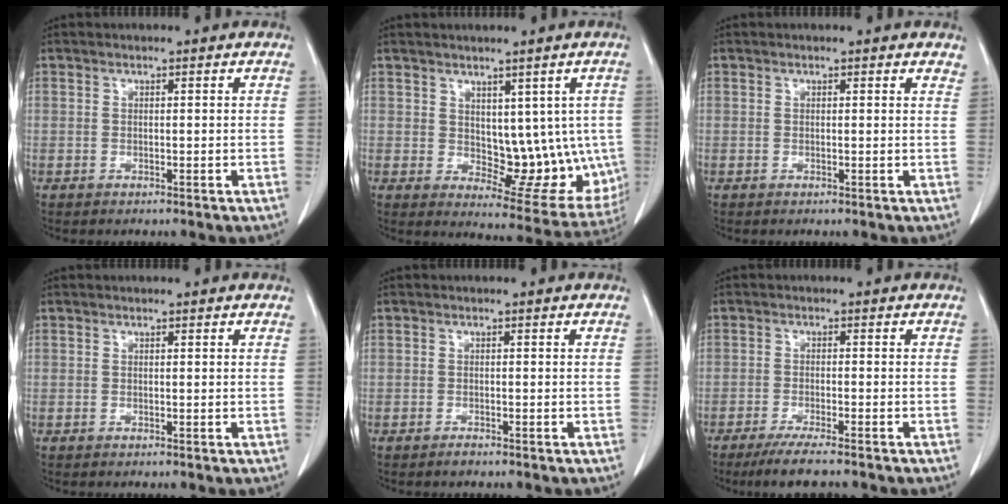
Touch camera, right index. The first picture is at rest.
{"total": 11.4, "force": [0.9, 6.4, 9.4], "torque": [-0.095, -0.001, 0.031]}
{"total": 1.2, "force": [1.1, 0.3, 0.4], "torque": [-0.005, -0.001, 0.000]}
{"total": 0.0}
{"total": 0.7, "force": [-0.7, 0.1, 0.3], "torque": [-0.011, -0.002, -0.006]}
{"total": 6.7, "force": [-5.4, 0.1, 3.9], "torque": [-0.062, -0.016, -0.084]}